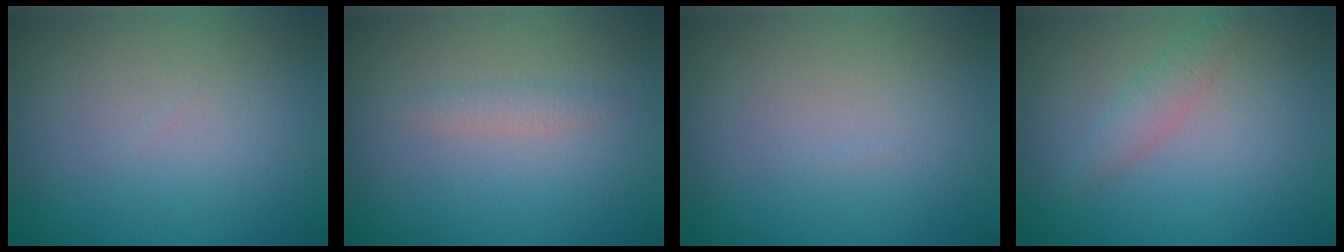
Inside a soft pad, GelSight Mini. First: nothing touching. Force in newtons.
{"total": 0.9, "press": 0.9, "slide": 0.0}
{"total": 0.0}
{"total": 1.5, "press": 1.5, "slide": 0.0}